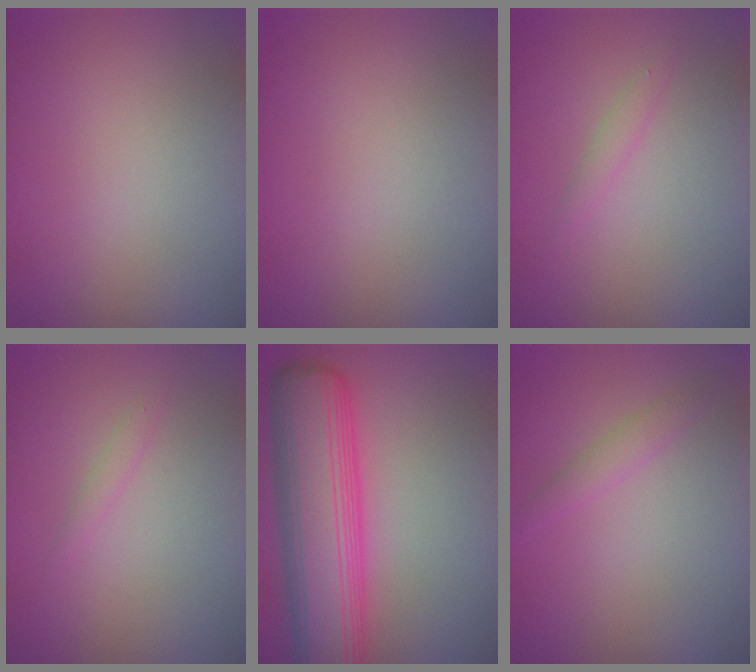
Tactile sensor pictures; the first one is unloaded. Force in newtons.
{"total": 0.0}
{"total": 0.9, "press": 0.9, "slide": 0.1}
{"total": 0.8, "press": 0.8, "slide": 0.1}
{"total": 10.5, "press": 10.5, "slide": 0.4}
{"total": 1.4, "press": 1.4, "slide": 0.0}